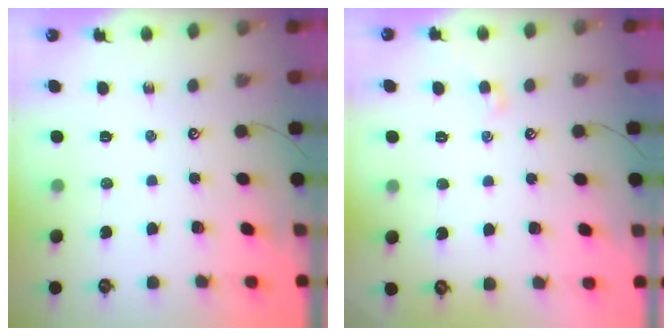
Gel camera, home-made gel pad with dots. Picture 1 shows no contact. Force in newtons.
{"total": 0.0}